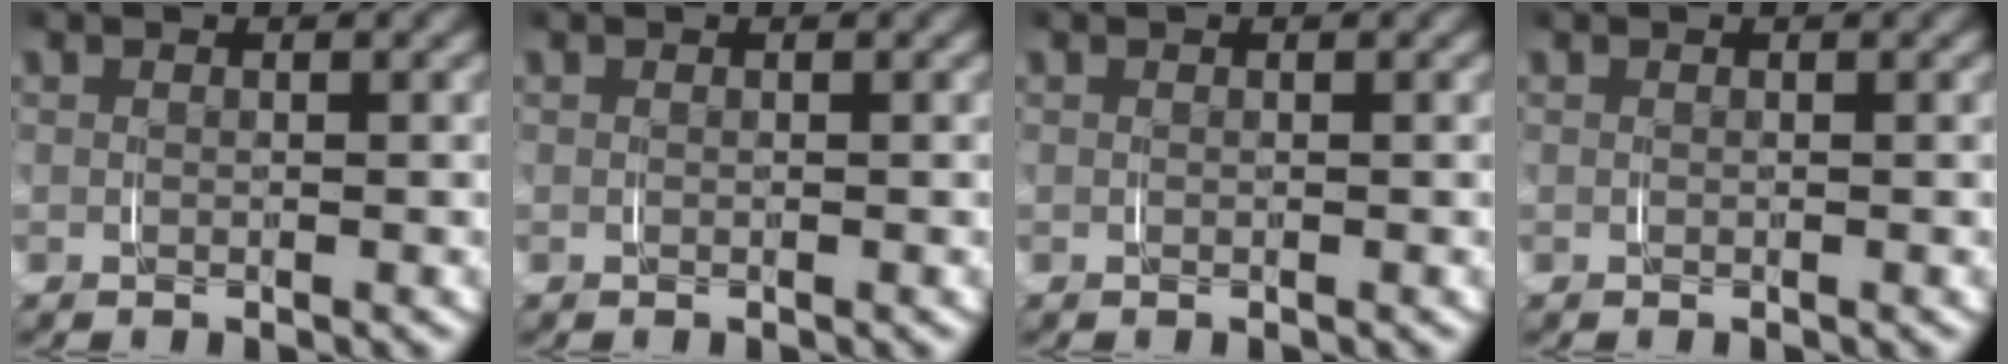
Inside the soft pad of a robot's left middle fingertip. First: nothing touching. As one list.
[{"total": 0.0}, {"total": 0.0}, {"total": 0.0}]